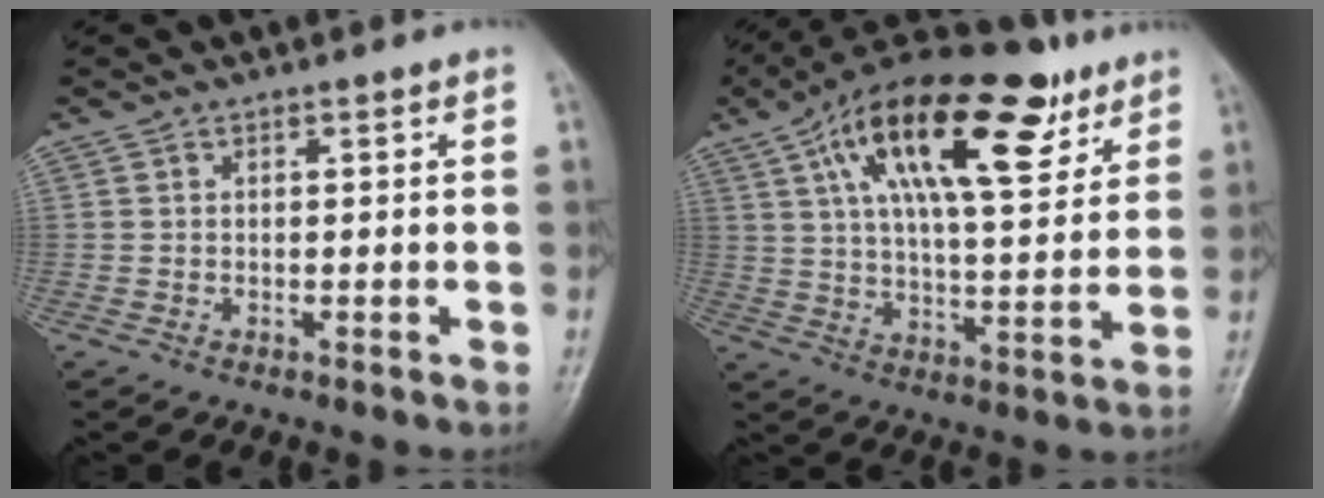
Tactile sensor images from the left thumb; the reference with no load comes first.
{"total": 23.8, "force": [11.9, 9.4, 18.4], "torque": [-0.284, -0.013, 0.197]}